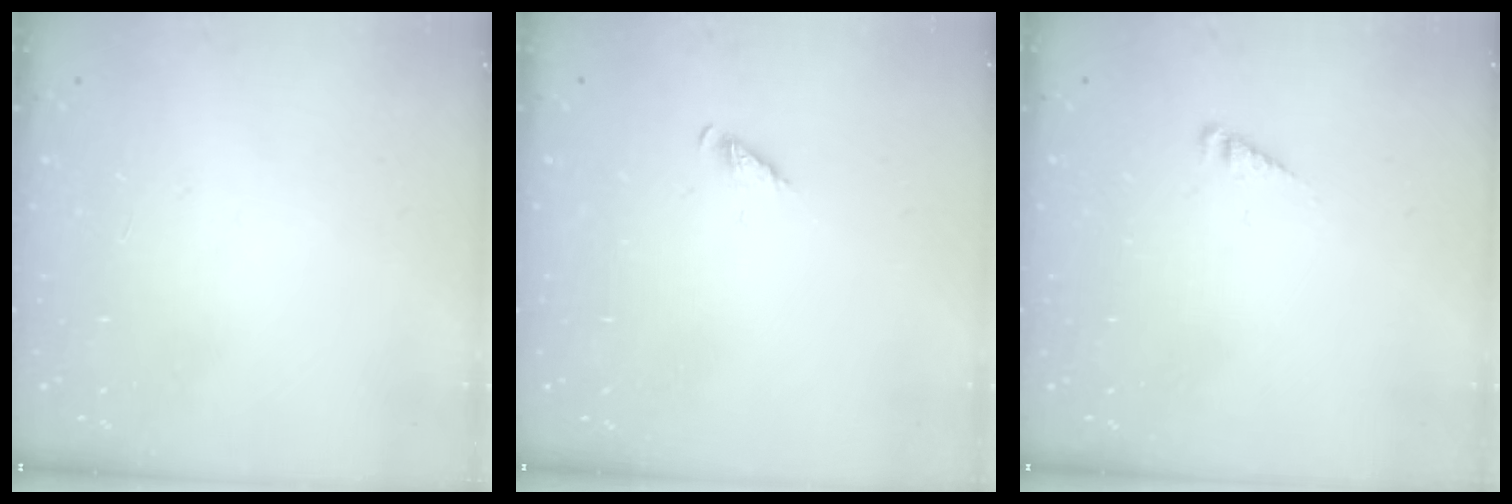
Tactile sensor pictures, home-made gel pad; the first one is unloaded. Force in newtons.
{"total": 2.0, "press": 1.9, "slide": 0.3}
{"total": 2.9, "press": 2.9, "slide": 0.3}